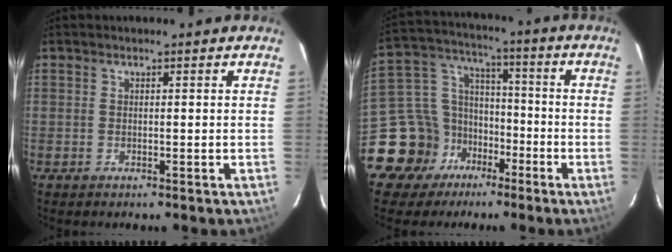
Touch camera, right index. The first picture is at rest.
{"total": 13.8, "force": [-8.0, 10.6, 3.9], "torque": [-0.103, 0.051, -0.125]}